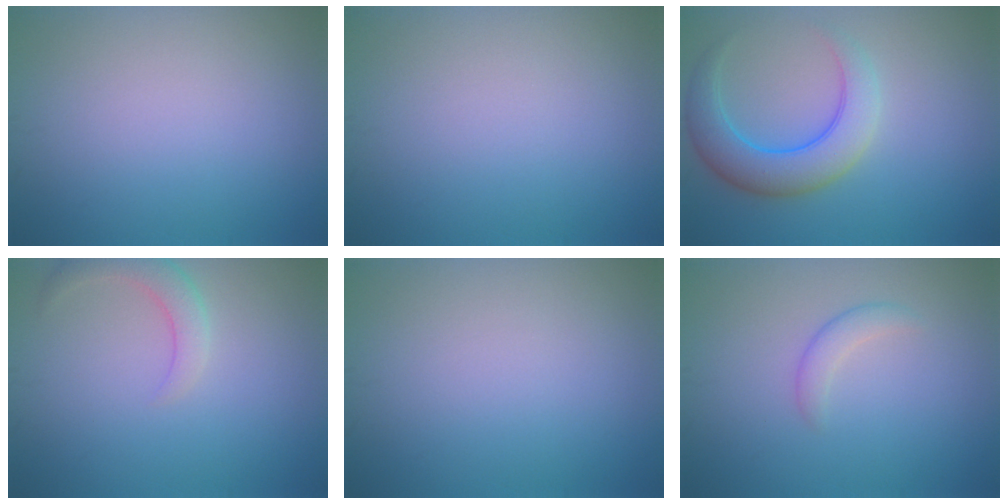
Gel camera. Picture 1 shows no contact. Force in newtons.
{"total": 0.0}
{"total": 5.5, "press": 5.5, "slide": 0.3}
{"total": 2.7, "press": 2.7, "slide": 0.2}
{"total": 0.0}
{"total": 1.5, "press": 1.5, "slide": 0.0}